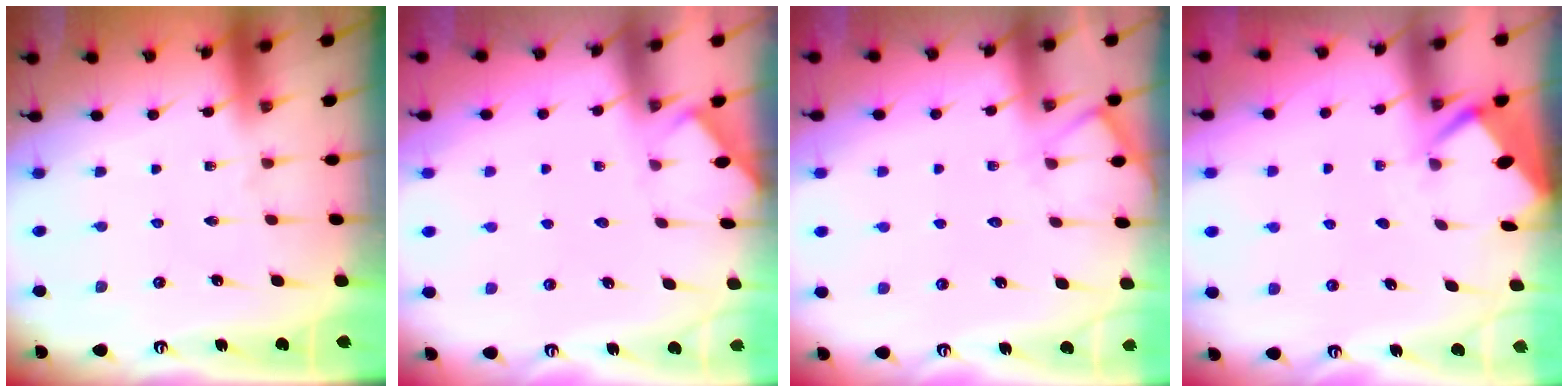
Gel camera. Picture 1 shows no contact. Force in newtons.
{"total": 1.9, "press": 1.9, "slide": 0.3}
{"total": 7.2, "press": 7.1, "slide": 0.8}
{"total": 2.8, "press": 2.7, "slide": 0.4}